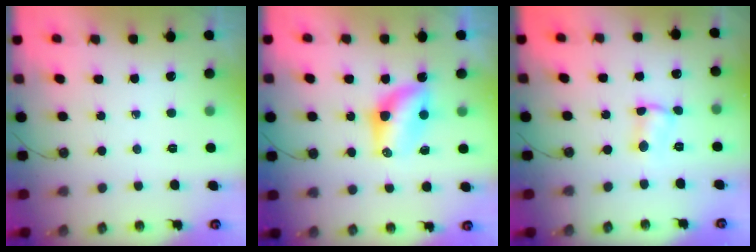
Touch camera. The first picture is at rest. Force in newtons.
{"total": 9.0, "press": 8.1, "slide": 4.0}
{"total": 2.5, "press": 2.5, "slide": 0.5}